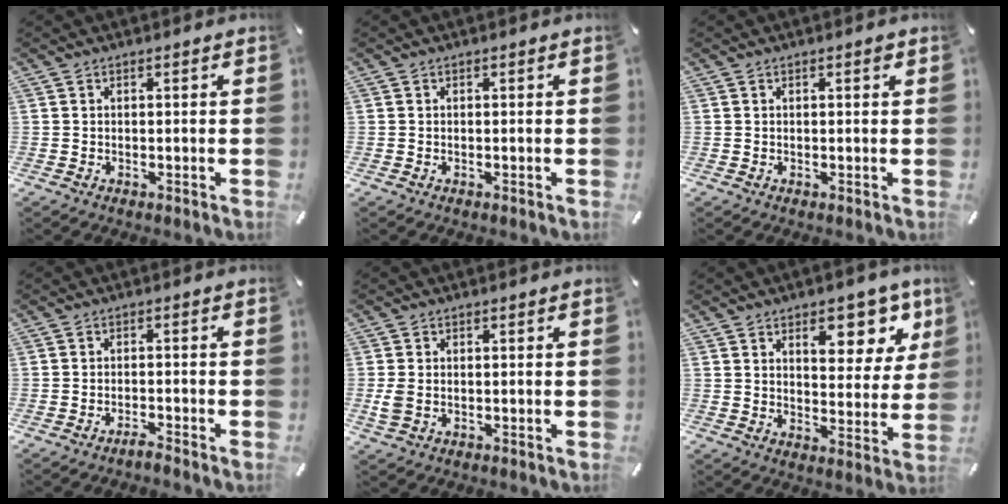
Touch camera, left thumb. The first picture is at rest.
{"total": 0.0}
{"total": 0.7, "force": [0.3, 0.1, 0.6], "torque": [-0.011, 0.003, 0.005]}
{"total": 2.3, "force": [-2.2, 0.2, 0.8], "torque": [-0.017, 0.006, -0.040]}
{"total": 2.9, "force": [-0.3, 2.0, 2.1], "torque": [-0.038, 0.000, -0.007]}
{"total": 13.1, "force": [7.4, 7.4, 7.9], "torque": [-0.076, -0.054, 0.120]}